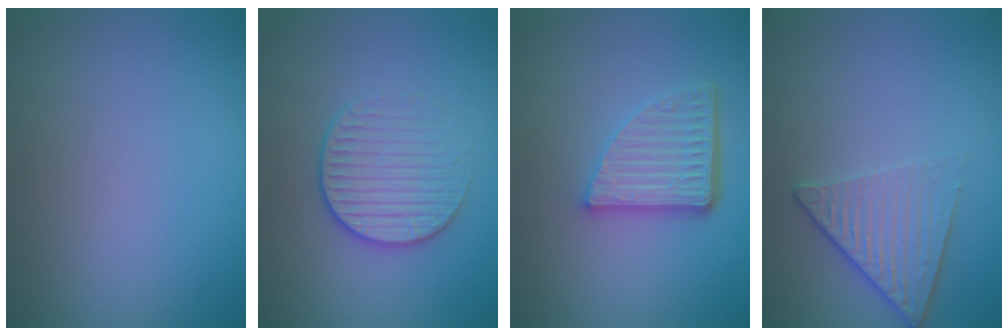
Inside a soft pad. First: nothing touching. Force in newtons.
{"total": 3.2, "press": 2.9, "slide": 1.5}
{"total": 5.1, "press": 3.6, "slide": 3.7}
{"total": 4.5, "press": 3.1, "slide": 3.3}